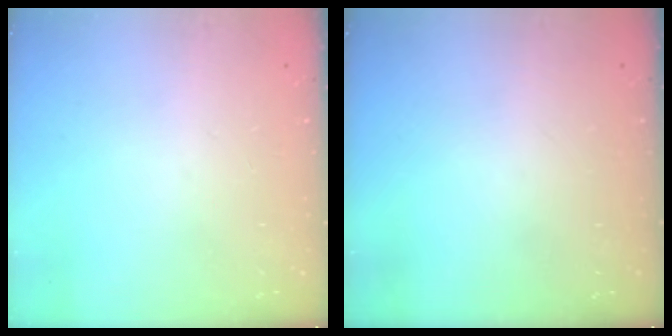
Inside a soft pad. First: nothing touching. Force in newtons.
{"total": 0.0}